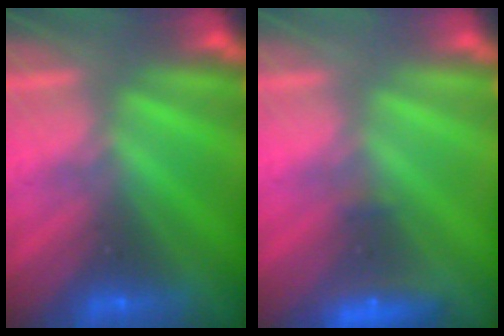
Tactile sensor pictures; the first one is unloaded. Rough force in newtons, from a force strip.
{"total": 2.3}